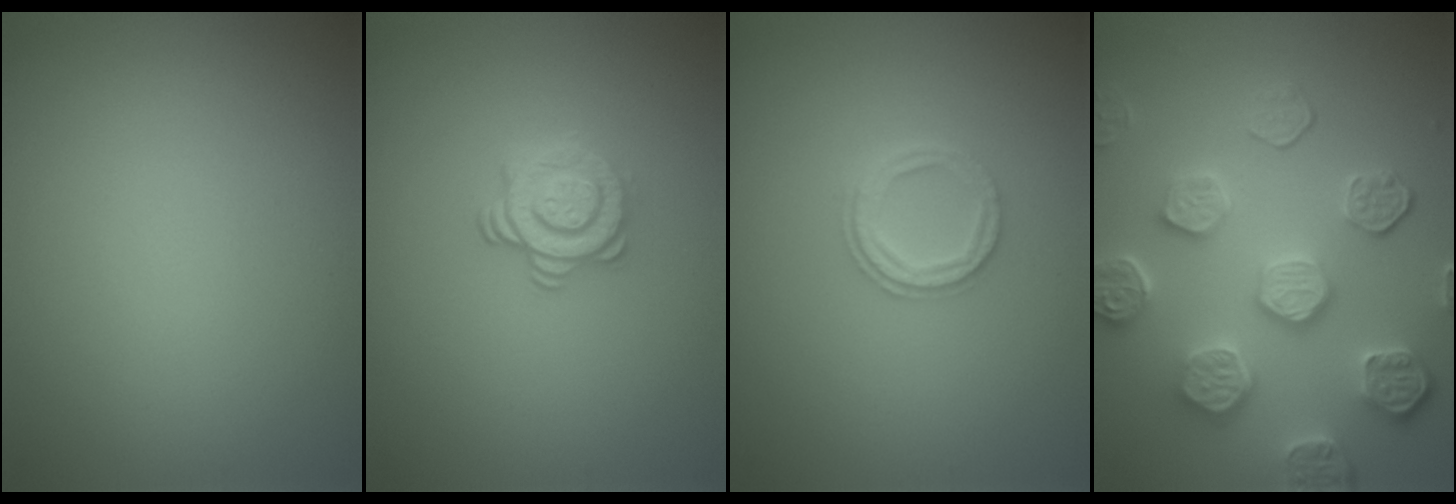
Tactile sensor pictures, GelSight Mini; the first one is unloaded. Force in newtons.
{"total": 2.9, "press": 2.5, "slide": 1.3}
{"total": 2.4, "press": 2.4, "slide": 0.4}
{"total": 6.4, "press": 5.4, "slide": 3.4}